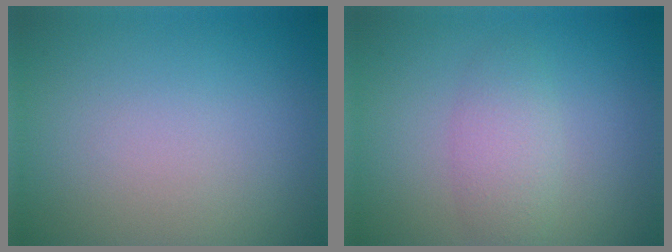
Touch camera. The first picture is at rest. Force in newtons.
{"total": 2.4, "press": 2.4, "slide": 0.1}